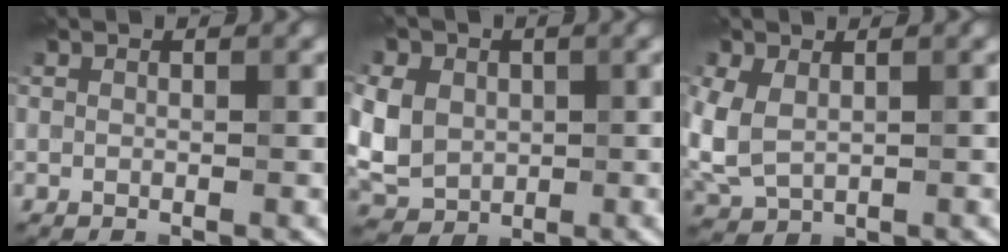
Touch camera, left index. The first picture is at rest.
{"total": 7.7, "force": [0.9, 6.3, 4.2], "torque": [-0.101, 0.017, -0.003]}
{"total": 5.4, "force": [0.3, 3.8, 3.9], "torque": [-0.104, -0.014, 0.014]}